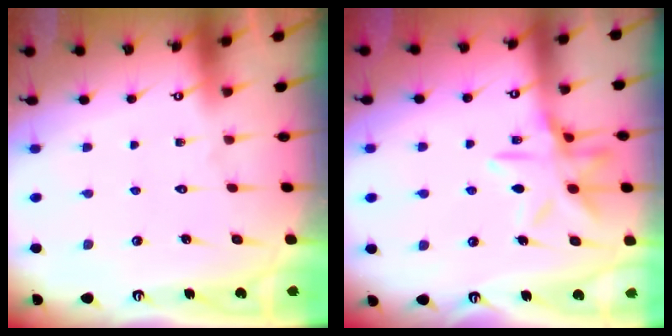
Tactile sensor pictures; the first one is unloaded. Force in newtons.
{"total": 12.1, "press": 12.0, "slide": 0.9}